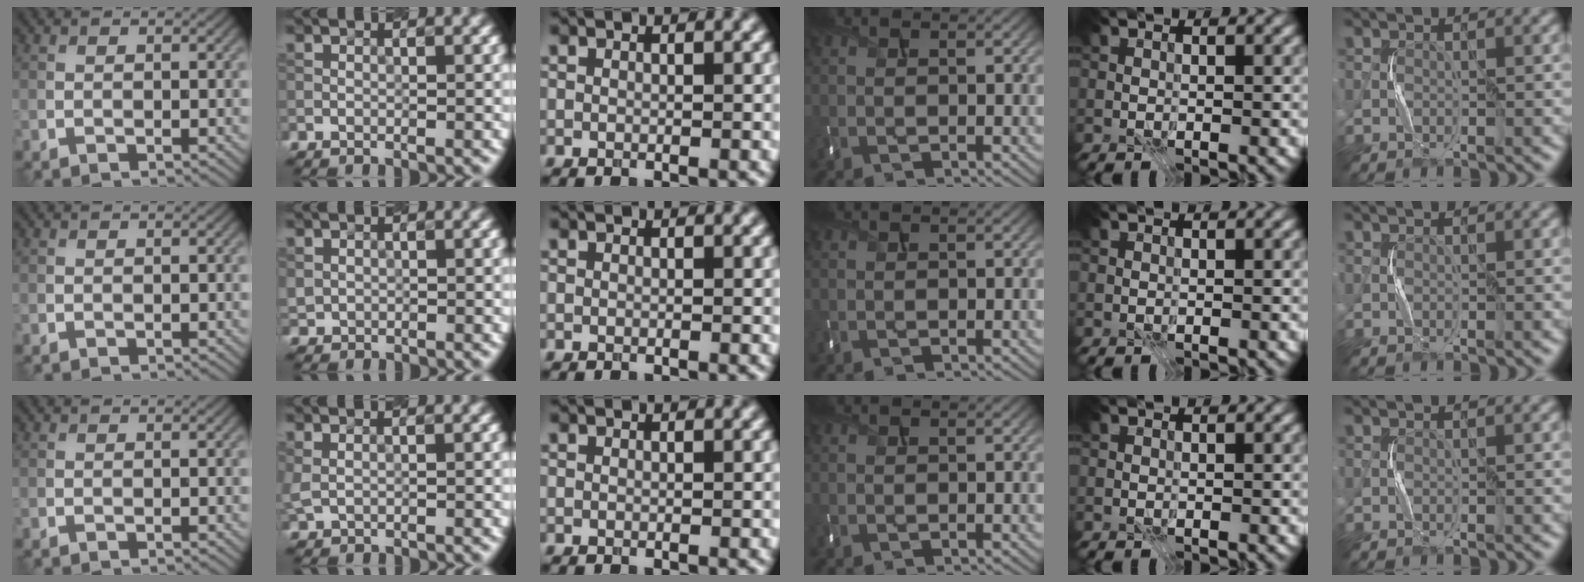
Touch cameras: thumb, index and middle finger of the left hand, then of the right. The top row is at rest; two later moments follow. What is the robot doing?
{"motion": "press", "object": "mouse"}